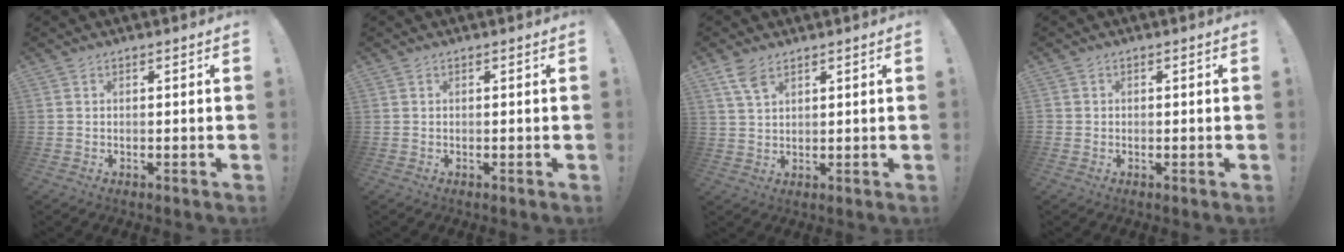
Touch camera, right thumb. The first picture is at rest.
{"total": 0.0}
{"total": 5.7, "force": [3.7, 2.6, 3.6], "torque": [-0.066, -0.013, 0.069]}
{"total": 1.1, "force": [-0.1, 1.1, 0.1], "torque": [-0.009, 0.006, -0.001]}